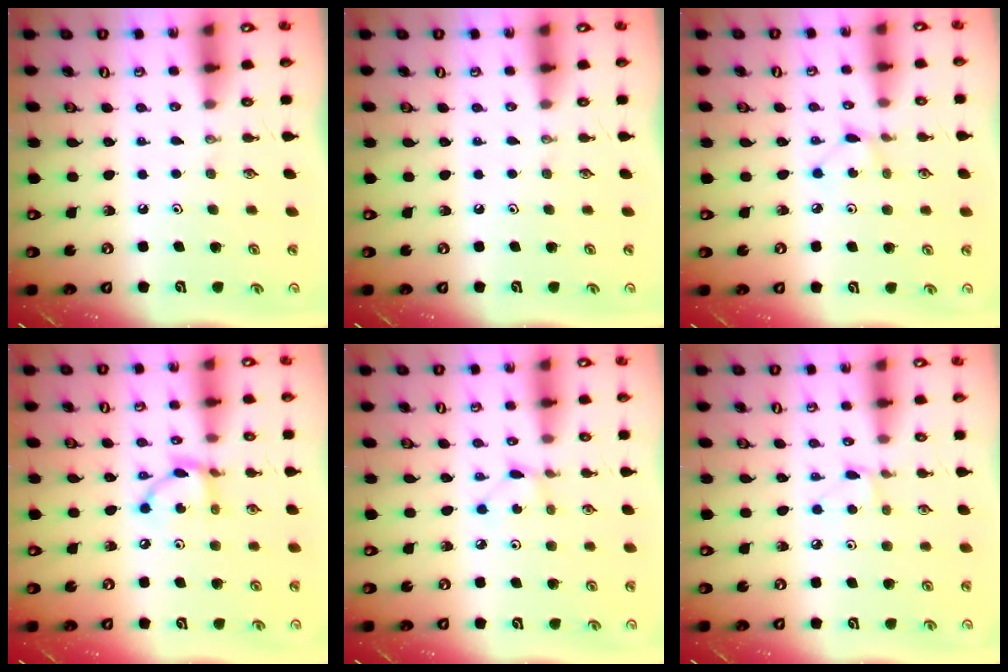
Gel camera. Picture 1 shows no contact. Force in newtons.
{"total": 0.0}
{"total": 3.2, "press": 3.2, "slide": 0.4}
{"total": 8.0, "press": 8.0, "slide": 0.3}
{"total": 1.2, "press": 1.2, "slide": 0.1}
{"total": 4.4, "press": 4.3, "slide": 0.6}